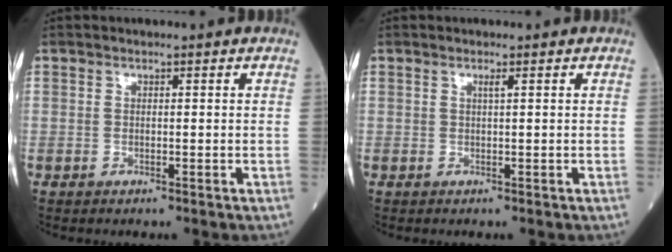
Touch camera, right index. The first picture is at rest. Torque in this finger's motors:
{"motor_torque": [-0.02, 0.00, 0.10, 0.03]}